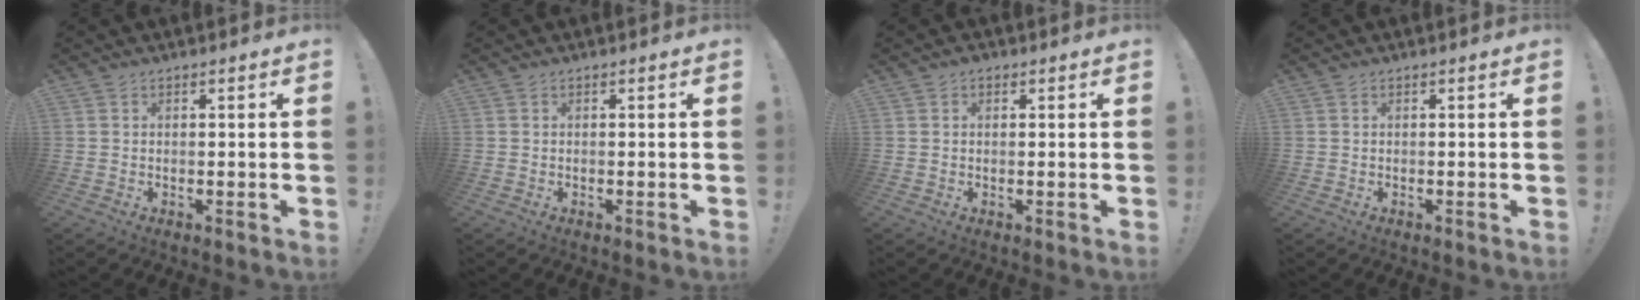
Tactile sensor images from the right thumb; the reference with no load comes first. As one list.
[{"total": 0.0}, {"total": 0.8, "force": [0.3, 0.7, 0.4], "torque": [0.001, -0.001, 0.003]}, {"total": 0.0}]